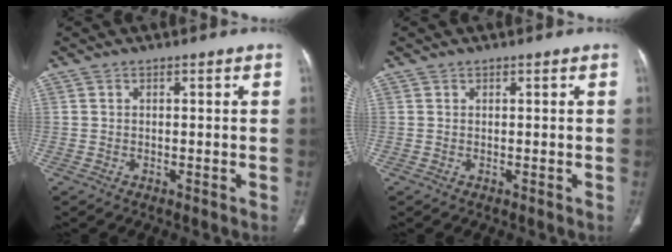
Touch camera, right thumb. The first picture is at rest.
{"total": 0.0}